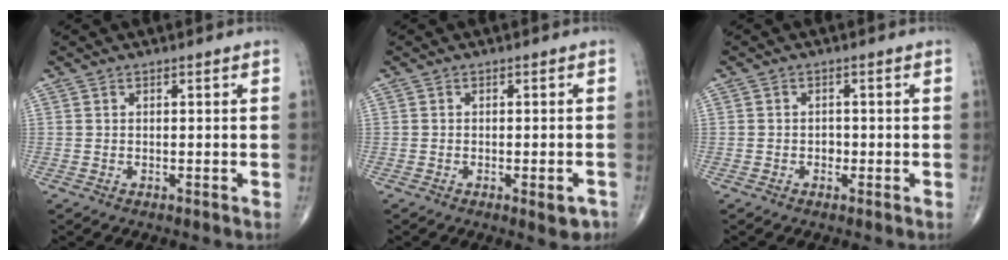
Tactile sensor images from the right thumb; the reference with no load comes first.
{"total": 3.1, "force": [-1.5, 1.1, 2.5], "torque": [-0.023, 0.004, -0.016]}
{"total": 1.4, "force": [-0.4, 1.2, 0.7], "torque": [-0.003, 0.005, -0.010]}